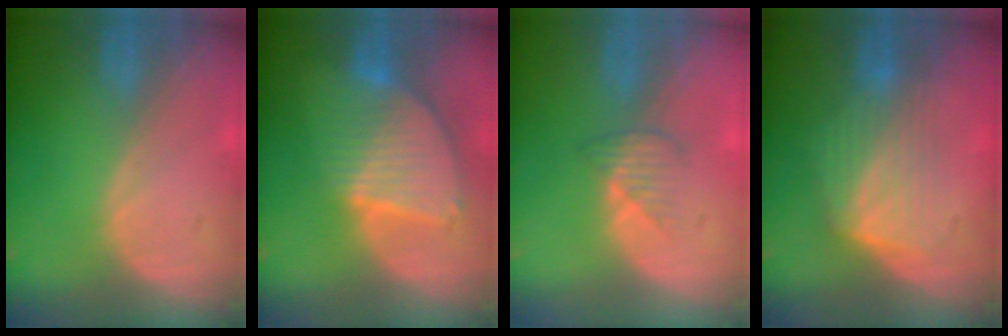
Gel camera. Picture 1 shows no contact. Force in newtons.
{"total": 8.7, "press": 7.5, "slide": 4.4}
{"total": 2.6, "press": 2.6, "slide": 0.4}
{"total": 6.3, "press": 6.1, "slide": 1.6}